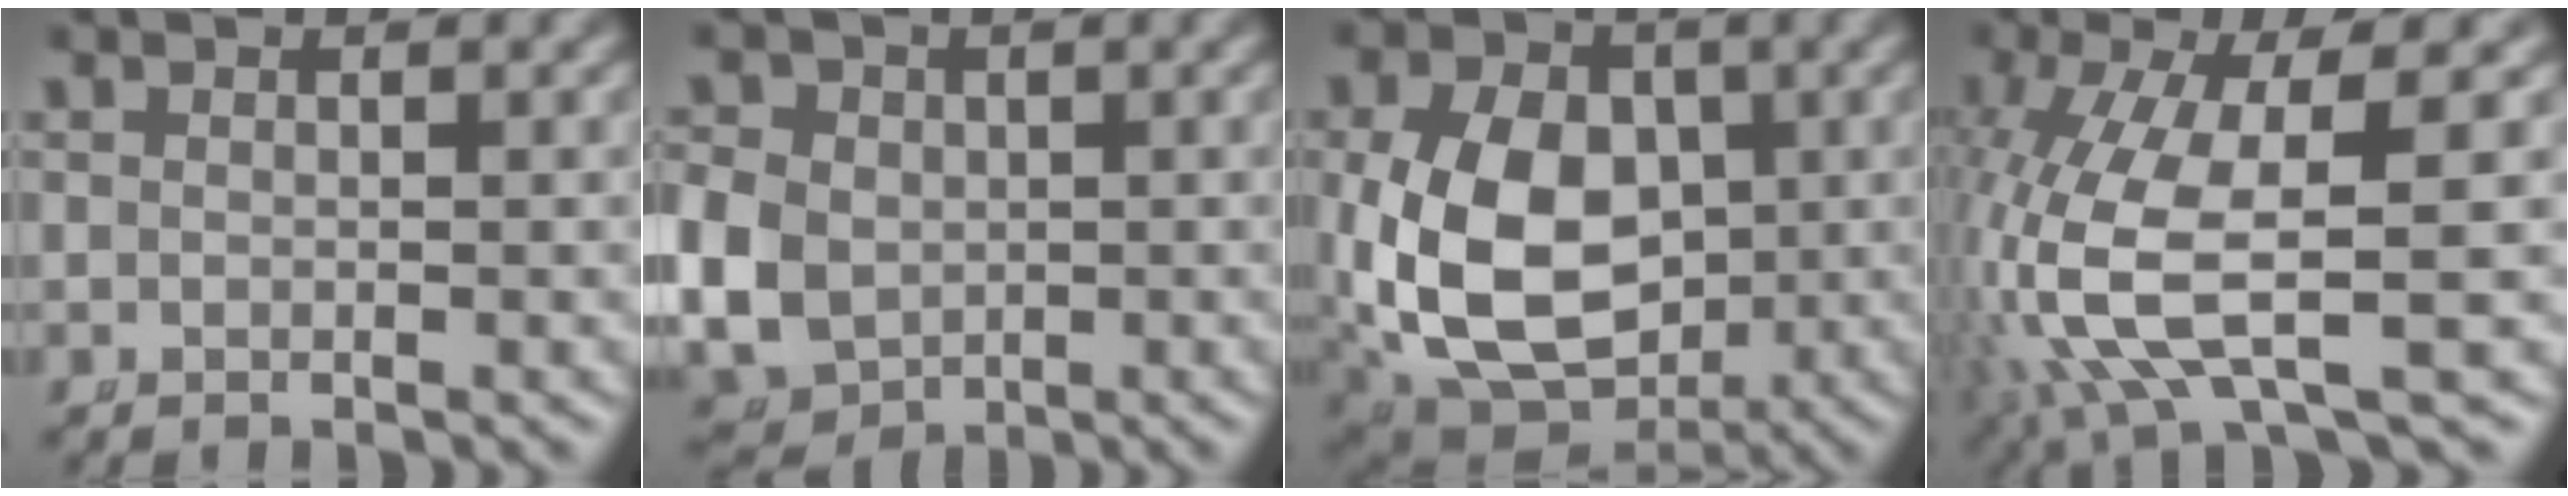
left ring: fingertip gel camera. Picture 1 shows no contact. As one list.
[{"total": 8.8, "force": [-1.6, 7.7, 3.8], "torque": [-0.112, -0.049, -0.008]}, {"total": 11.9, "force": [-1.3, 8.9, 7.8], "torque": [-0.174, -0.060, 0.010]}, {"total": 8.4, "force": [-1.3, 3.4, 7.5], "torque": [-0.180, -0.038, 0.004]}]